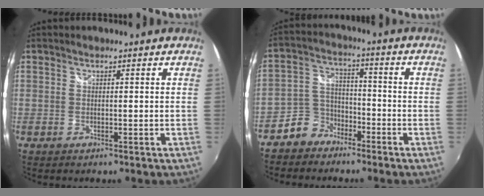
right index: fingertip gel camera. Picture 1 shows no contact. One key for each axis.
{"total": 6.8, "fx": -5.0, "fy": 4.5, "fz": 0.9, "tx": -0.029, "ty": 0.026, "tz": -0.100}